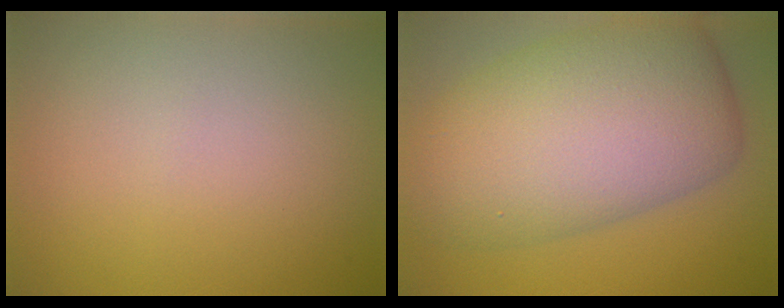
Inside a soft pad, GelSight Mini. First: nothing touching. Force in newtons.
{"total": 11.7, "press": 11.7, "slide": 0.4}